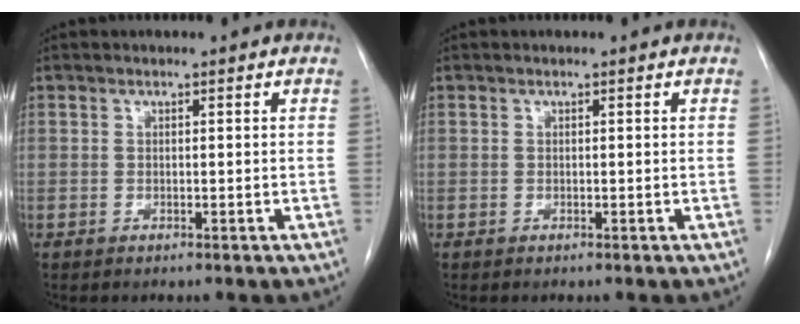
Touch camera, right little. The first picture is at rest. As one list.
[{"total": 0.0}]